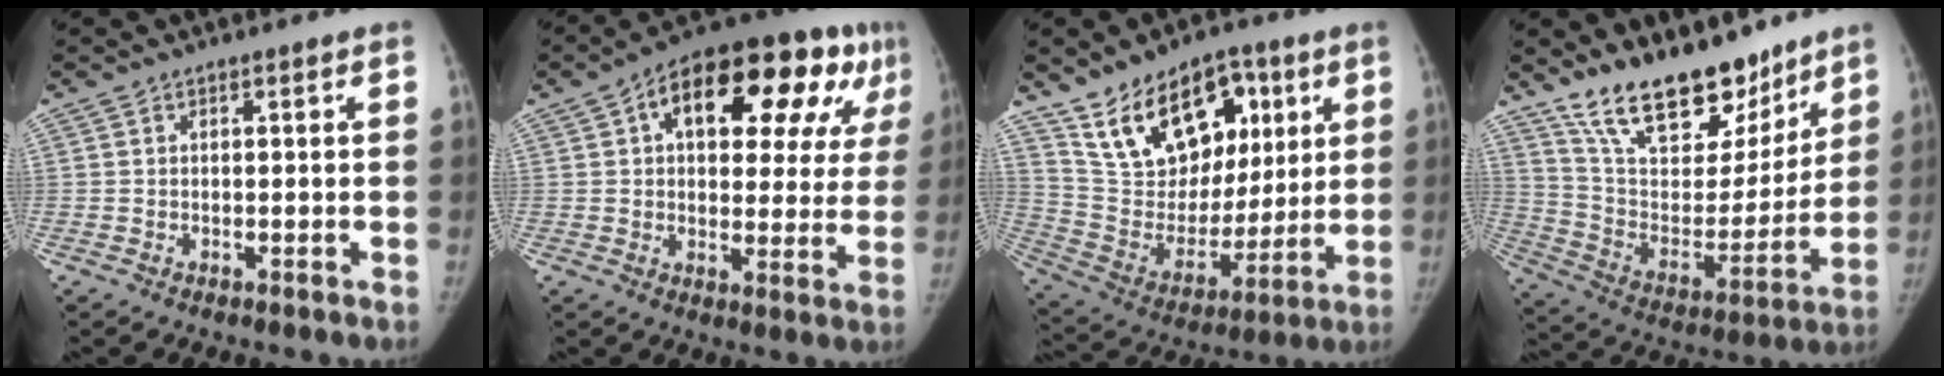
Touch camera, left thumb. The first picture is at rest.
{"total": 23.4, "force": [9.4, 11.4, 18.0], "torque": [-0.216, 0.032, 0.129]}
{"total": 21.0, "force": [10.9, 13.1, 12.4], "torque": [-0.154, -0.036, 0.201]}
{"total": 23.5, "force": [17.7, 10.2, 11.8], "torque": [-0.153, -0.088, 0.299]}